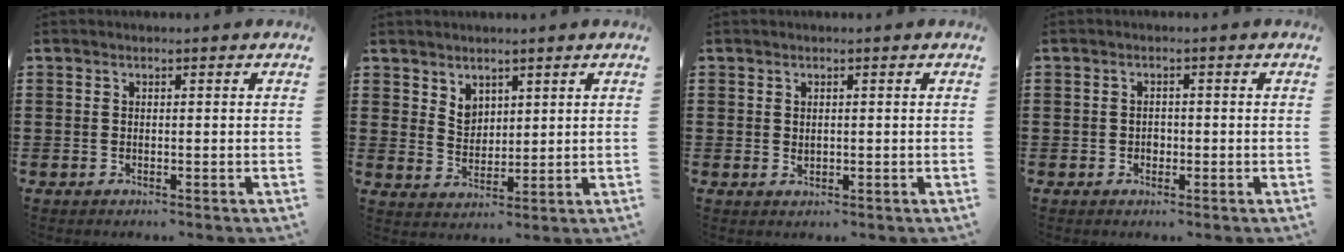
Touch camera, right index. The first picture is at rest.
{"total": 3.8, "force": [3.0, 2.3, 0.7], "torque": [-0.023, 0.000, 0.056]}
{"total": 0.8, "force": [0.2, 0.6, 0.5], "torque": [-0.011, 0.005, 0.003]}
{"total": 1.2, "force": [-0.3, 1.0, 0.6], "torque": [-0.015, 0.003, -0.008]}